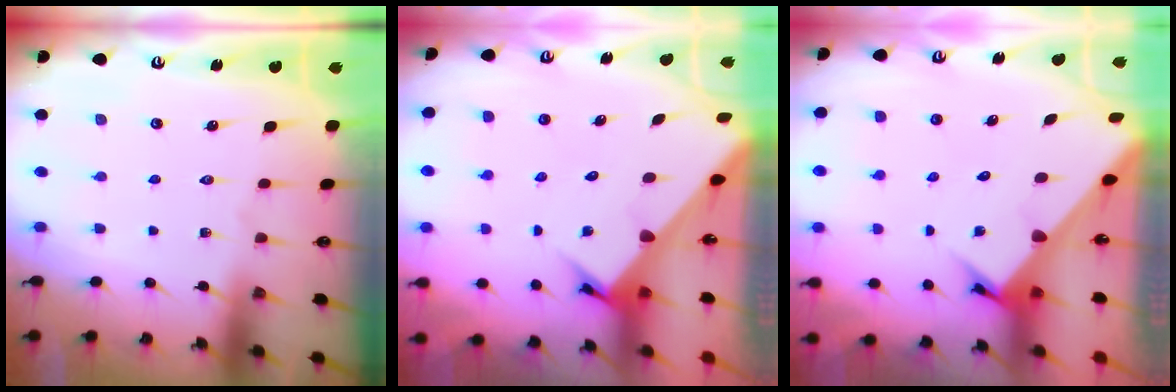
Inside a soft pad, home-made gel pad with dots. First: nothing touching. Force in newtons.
{"total": 3.6, "press": 3.6, "slide": 0.2}
{"total": 3.6, "press": 3.6, "slide": 0.2}